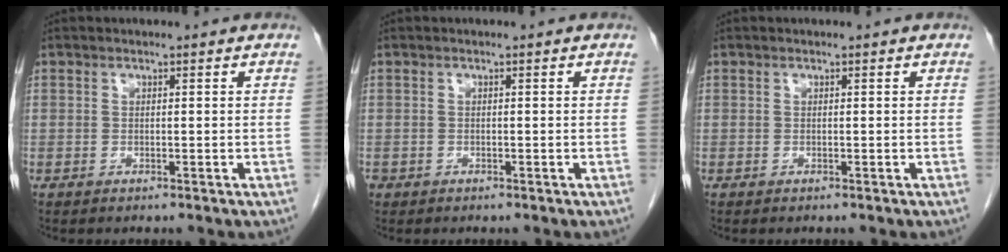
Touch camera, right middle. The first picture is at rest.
{"total": 0.8, "force": [-0.4, 0.7, 0.2], "torque": [-0.010, 0.003, -0.006]}
{"total": 0.0}